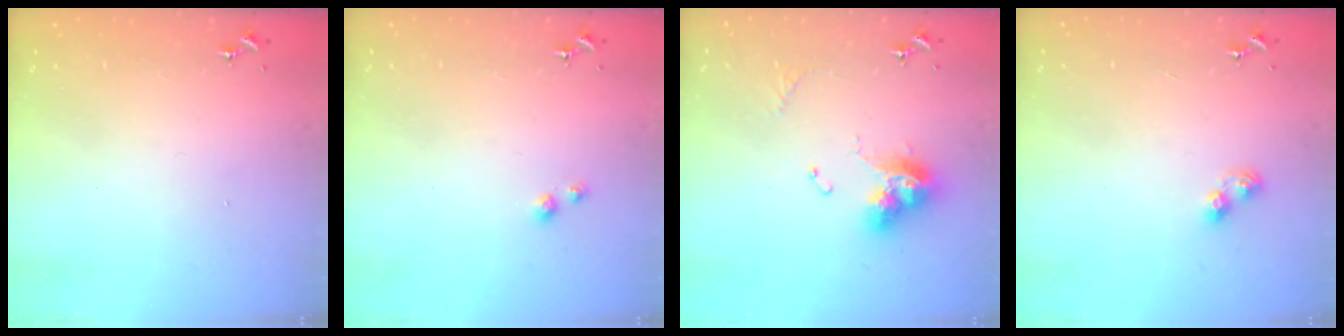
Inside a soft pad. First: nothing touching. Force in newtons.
{"total": 3.0, "press": 3.0, "slide": 0.5}
{"total": 12.6, "press": 12.6, "slide": 1.1}
{"total": 6.6, "press": 6.6, "slide": 0.7}